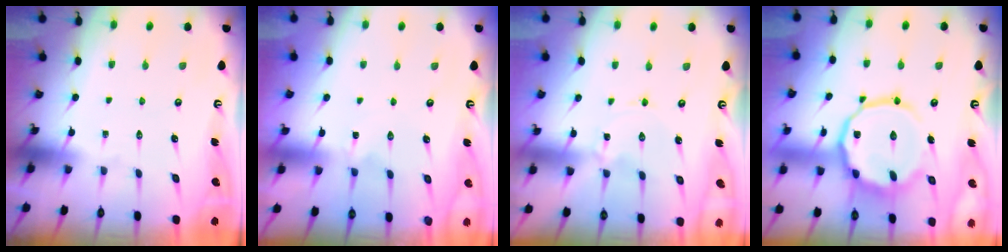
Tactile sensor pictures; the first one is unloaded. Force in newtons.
{"total": 0.7, "press": 0.6, "slide": 0.3}
{"total": 0.0}
{"total": 15.0, "press": 15.0, "slide": 1.2}